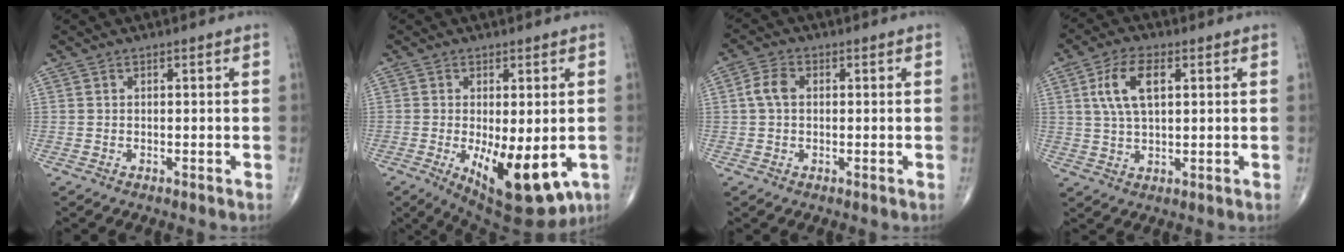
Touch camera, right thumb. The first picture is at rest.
{"total": 14.3, "force": [-3.9, 5.7, 12.5], "torque": [-0.173, -0.021, -0.039]}
{"total": 3.8, "force": [0.3, 2.6, 2.7], "torque": [-0.057, 0.010, 0.002]}
{"total": 8.4, "force": [2.5, 4.1, 6.9], "torque": [-0.133, 0.003, 0.049]}